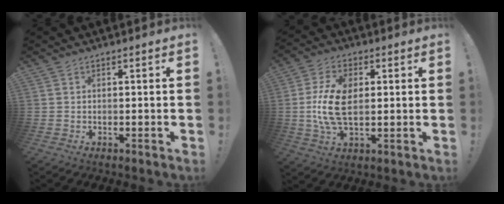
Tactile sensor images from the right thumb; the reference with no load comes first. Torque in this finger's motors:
{"motor_torque": [0.02, 0.61, 0.30, 0.18, 0.33]}